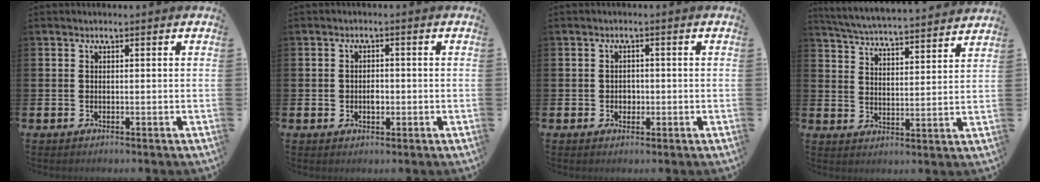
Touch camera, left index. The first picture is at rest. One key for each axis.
{"total": 2.0, "fx": -0.2, "fy": 1.6, "fz": 1.2, "tx": -0.008, "ty": 0.002, "tz": -0.010}
{"total": 1.6, "fx": -0.2, "fy": 1.5, "fz": 0.6, "tx": 0.000, "ty": 0.002, "tz": -0.009}
{"total": 5.6, "fx": 5.5, "fy": 0.1, "fz": 0.9, "tx": -0.043, "ty": -0.043, "tz": 0.094}